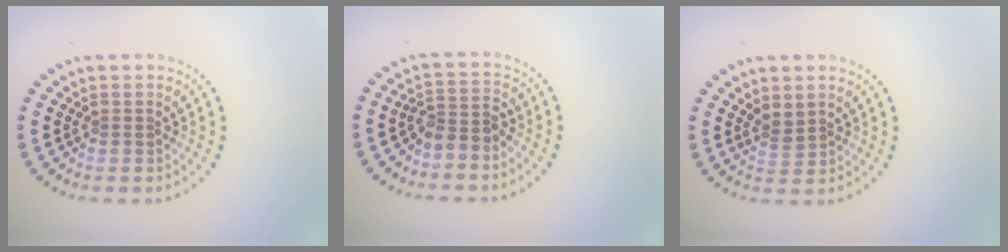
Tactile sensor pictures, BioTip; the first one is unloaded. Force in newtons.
{"total": 2.4, "press": 1.9, "slide": 1.5}
{"total": 1.5, "press": 0.9, "slide": 1.1}